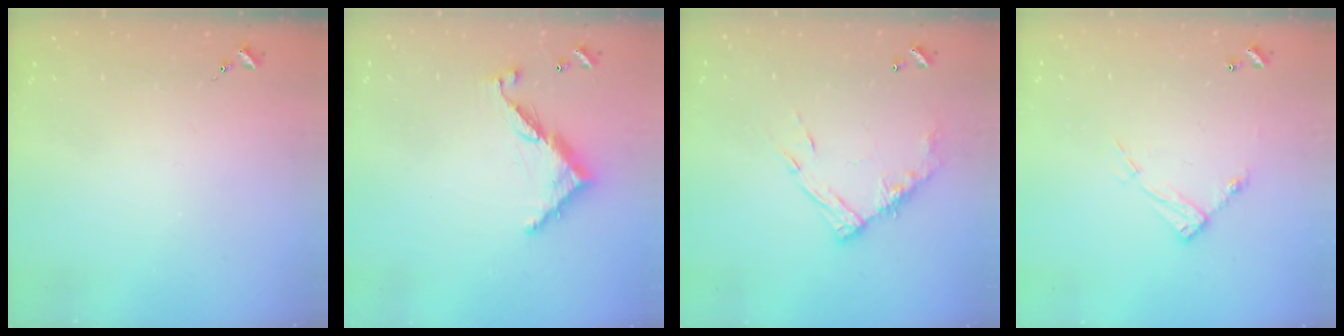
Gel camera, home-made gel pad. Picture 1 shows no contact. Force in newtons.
{"total": 9.7, "press": 9.7, "slide": 0.4}
{"total": 13.3, "press": 13.3, "slide": 1.1}
{"total": 10.4, "press": 10.3, "slide": 0.7}